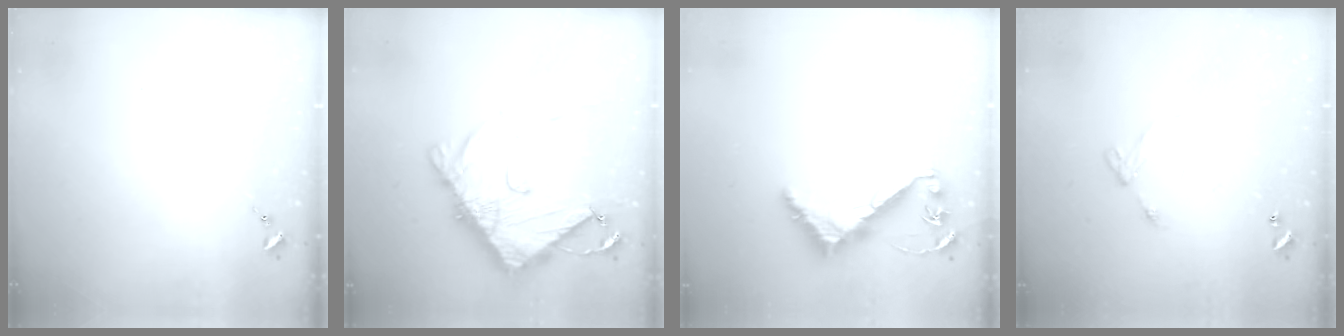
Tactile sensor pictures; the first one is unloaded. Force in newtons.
{"total": 13.5, "press": 13.4, "slide": 1.5}
{"total": 7.3, "press": 7.3, "slide": 0.6}
{"total": 5.9, "press": 5.9, "slide": 0.6}